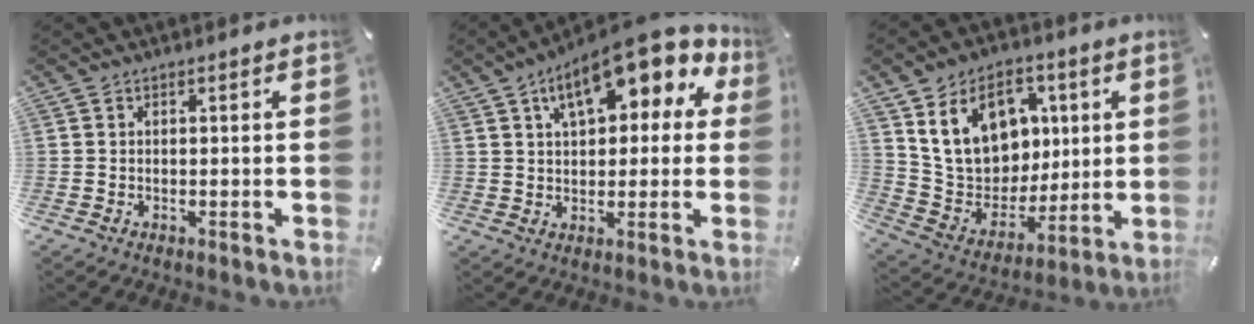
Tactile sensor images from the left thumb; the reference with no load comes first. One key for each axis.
{"total": 14.6, "fx": 7.8, "fy": 6.9, "fz": 10.1, "tx": -0.154, "ty": -0.032, "tz": 0.132}
{"total": 17.7, "fx": 6.4, "fy": 13.9, "fz": 8.9, "tx": -0.151, "ty": -0.010, "tz": 0.130}